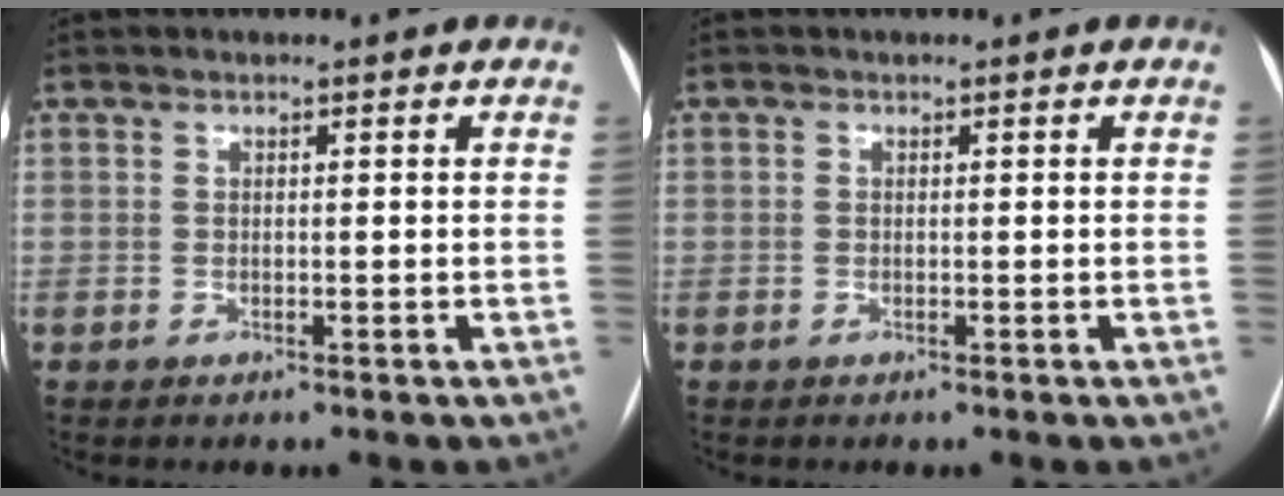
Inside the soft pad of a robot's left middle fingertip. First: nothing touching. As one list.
[{"total": 0.0}]